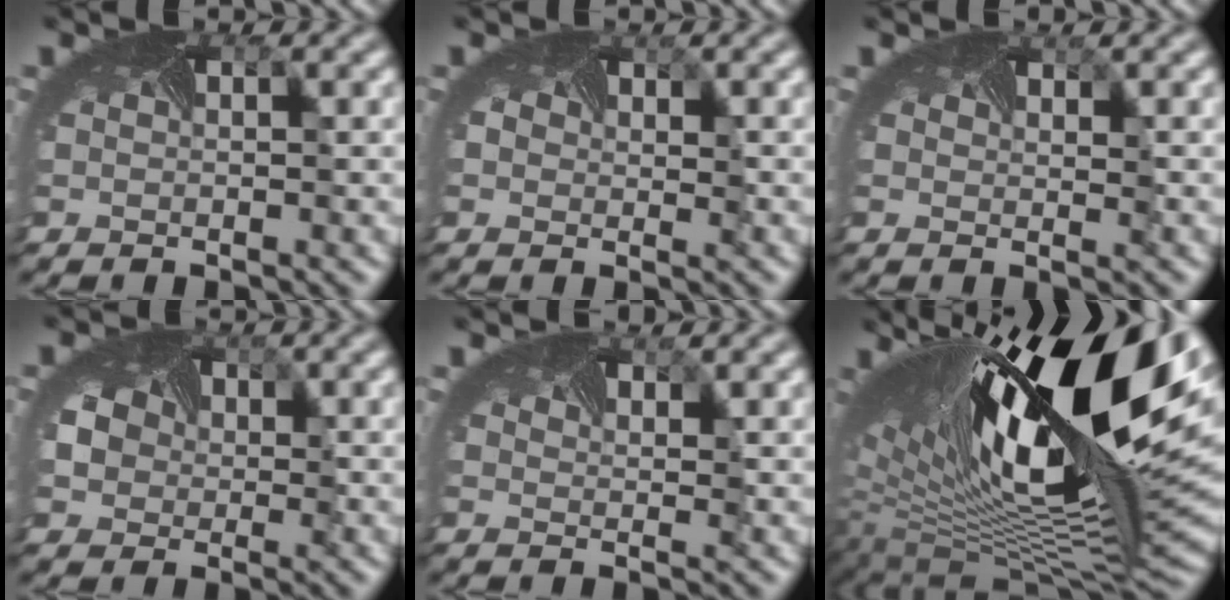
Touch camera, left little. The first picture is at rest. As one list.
[{"total": 0.0}, {"total": 0.9, "force": [0.6, 0.3, 0.7], "torque": [-0.008, 0.002, 0.007]}, {"total": 2.5, "force": [0.8, 2.2, 0.9], "torque": [-0.045, -0.009, 0.028]}, {"total": 2.1, "force": [1.5, 0.7, 1.2], "torque": [-0.016, 0.002, 0.018]}, {"total": 19.1, "force": [5.8, 7.3, 16.7], "torque": [-0.263, 0.021, 0.116]}]